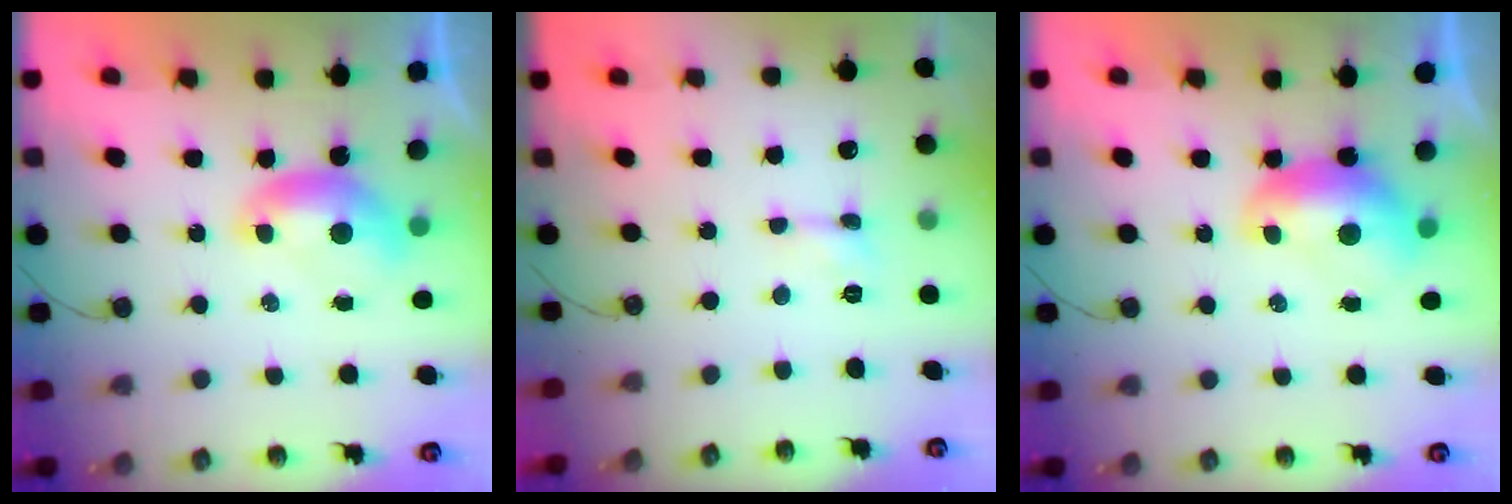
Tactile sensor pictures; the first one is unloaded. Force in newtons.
{"total": 0.9, "press": 0.8, "slide": 0.3}
{"total": 1.6, "press": 1.6, "slide": 0.4}